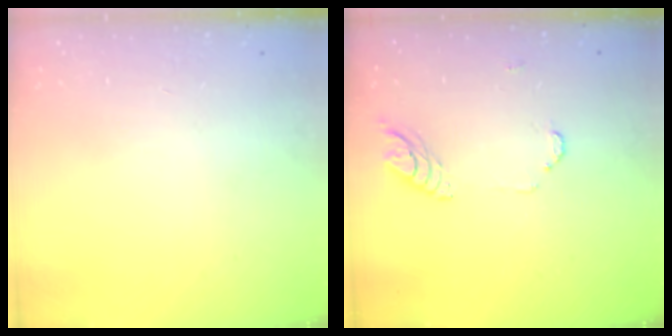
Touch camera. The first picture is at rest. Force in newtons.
{"total": 6.8, "press": 6.8, "slide": 0.8}